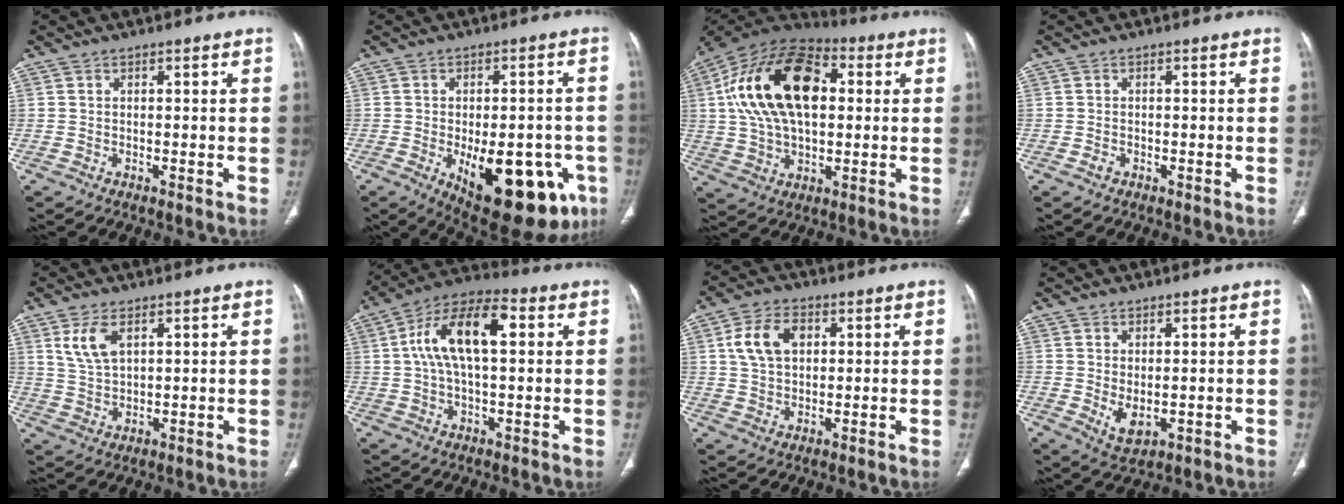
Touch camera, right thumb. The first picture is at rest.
{"total": 22.0, "force": [-7.7, 10.2, 17.8], "torque": [-0.179, 0.004, -0.081]}
{"total": 23.0, "force": [4.1, 13.5, 18.2], "torque": [-0.320, 0.018, 0.063]}
{"total": 0.8, "force": [-0.4, 0.6, 0.4], "torque": [-0.009, 0.002, -0.007]}
{"total": 5.9, "force": [2.8, 2.9, 4.3], "torque": [-0.086, -0.009, 0.067]}
{"total": 14.2, "force": [2.9, 6.5, 12.3], "torque": [-0.225, 0.031, 0.046]}
{"total": 8.4, "force": [2.4, 5.6, 5.8], "torque": [-0.104, 0.005, 0.044]}
{"total": 4.2, "force": [-0.3, 2.2, 3.6], "torque": [-0.056, -0.010, 0.010]}